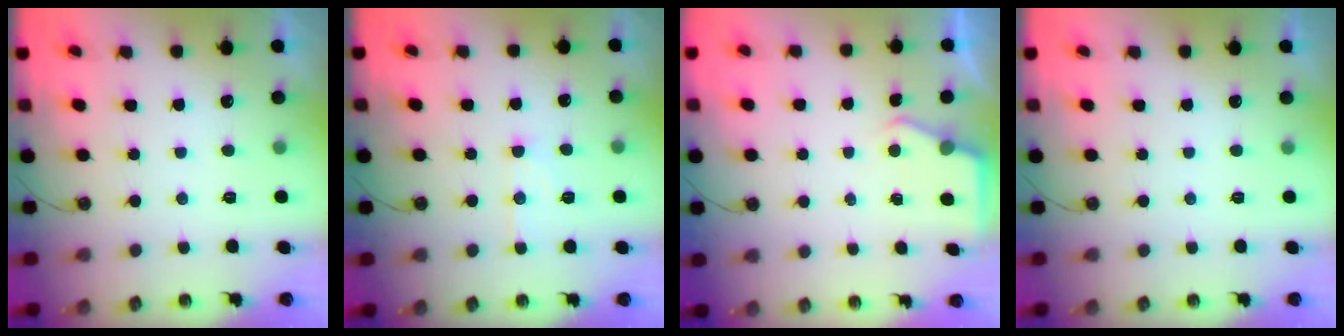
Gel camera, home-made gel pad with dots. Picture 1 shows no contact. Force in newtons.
{"total": 7.1, "press": 7.1, "slide": 0.6}
{"total": 3.6, "press": 3.6, "slide": 0.5}
{"total": 0.0}